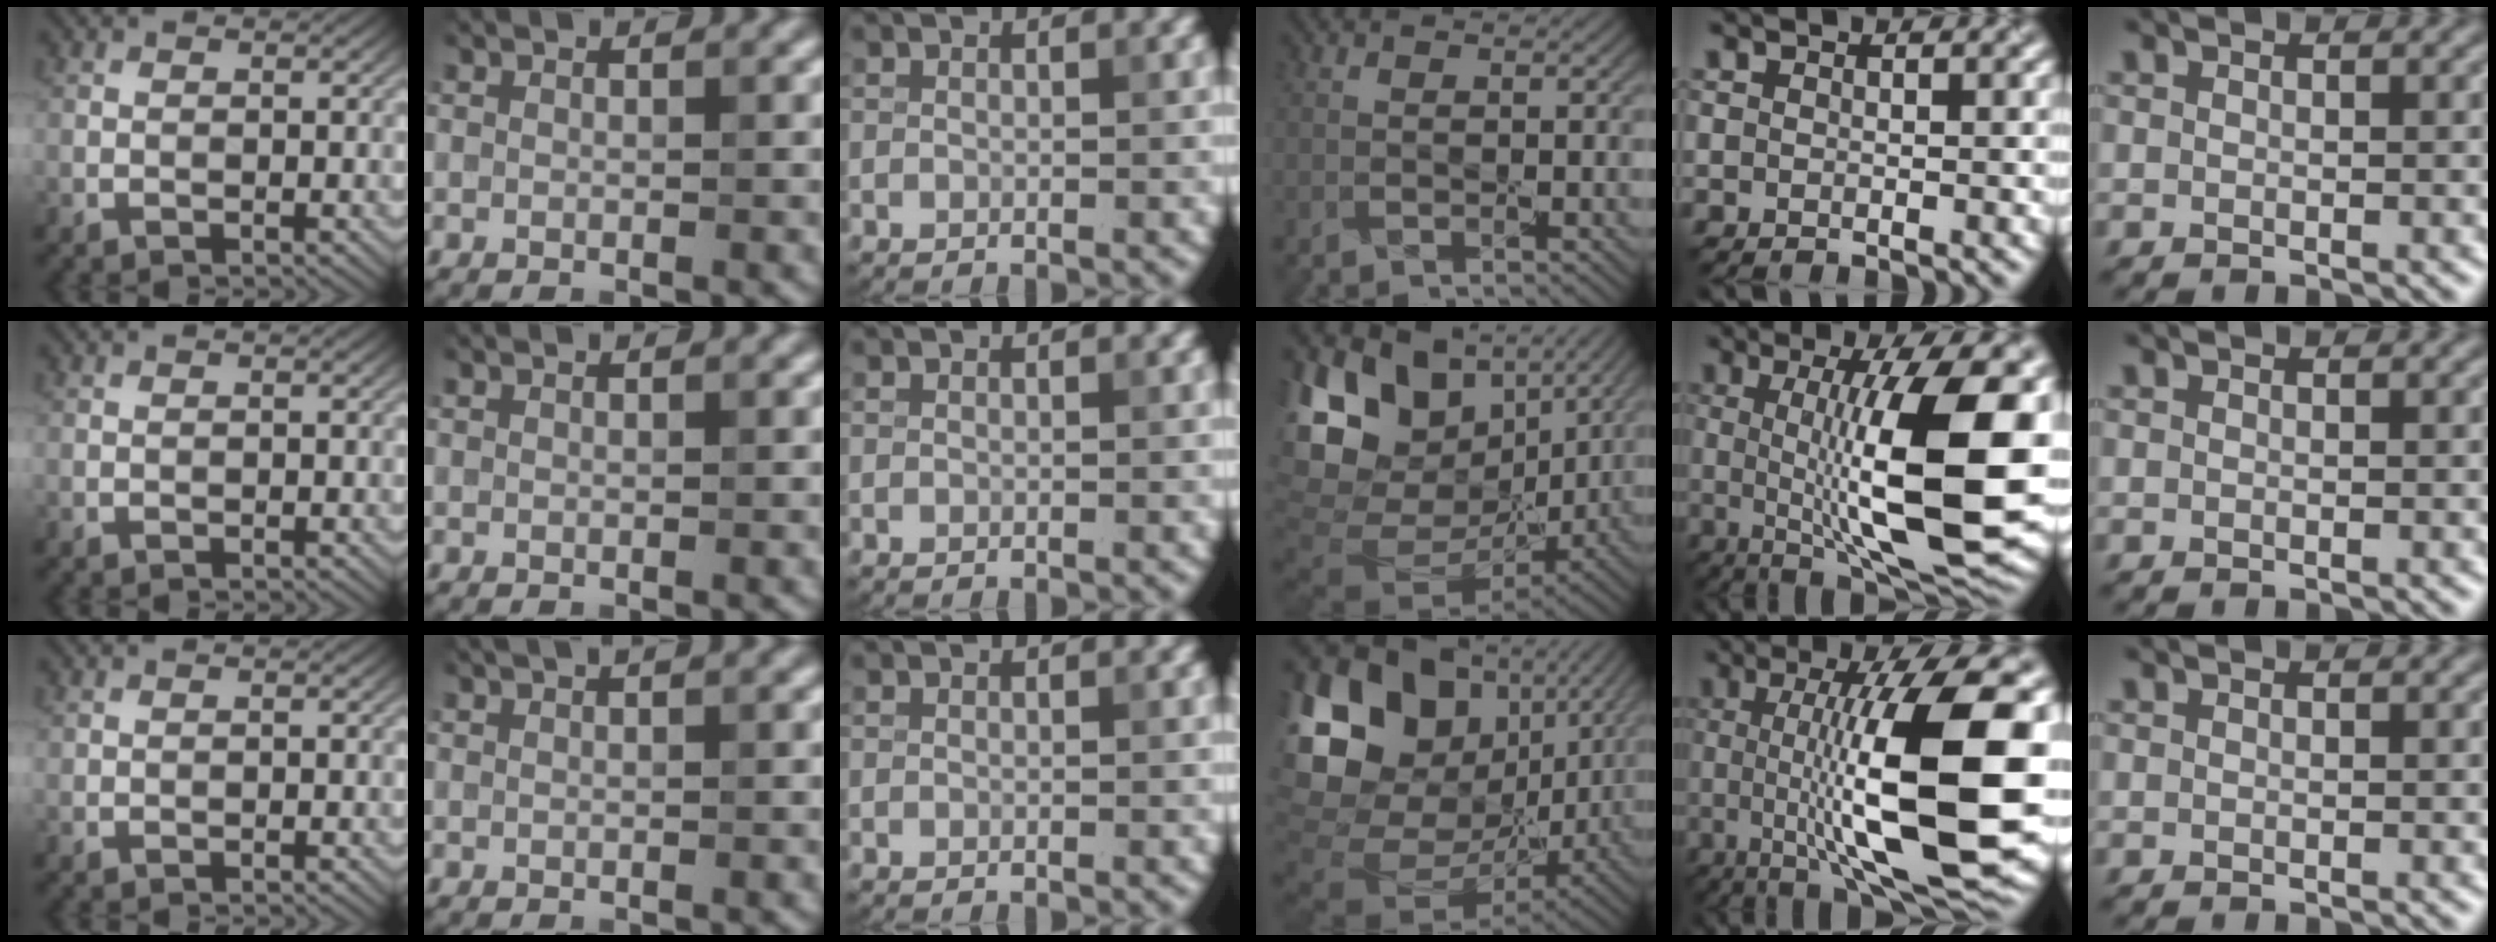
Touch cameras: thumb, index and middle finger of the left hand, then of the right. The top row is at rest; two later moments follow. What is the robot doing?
{"motion": "peel", "object": "postage stamp"}